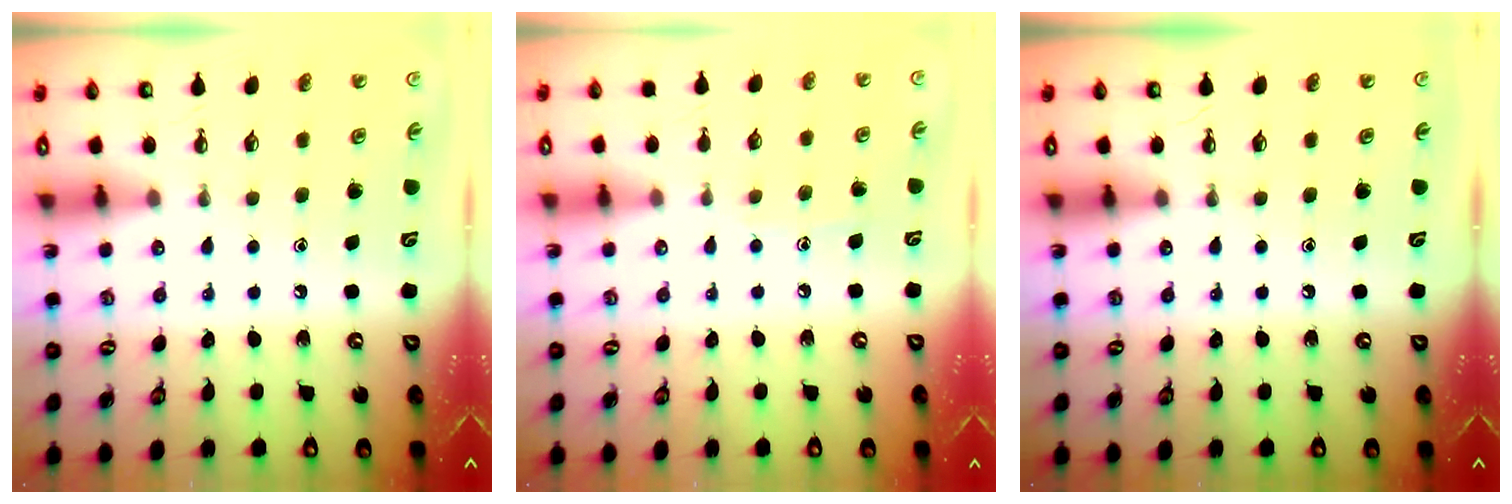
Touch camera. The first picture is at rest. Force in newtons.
{"total": 4.4, "press": 4.4, "slide": 0.5}
{"total": 0.0}